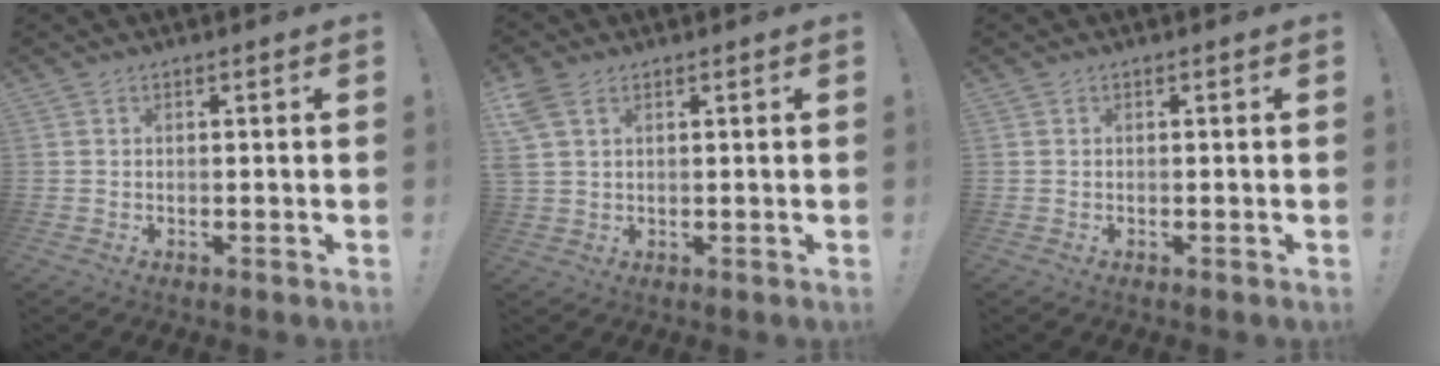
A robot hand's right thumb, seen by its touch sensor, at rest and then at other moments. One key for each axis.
{"total": 5.9, "fx": 3.0, "fy": 3.6, "fz": 3.5, "tx": -0.071, "ty": -0.004, "tz": 0.060}
{"total": 0.0}